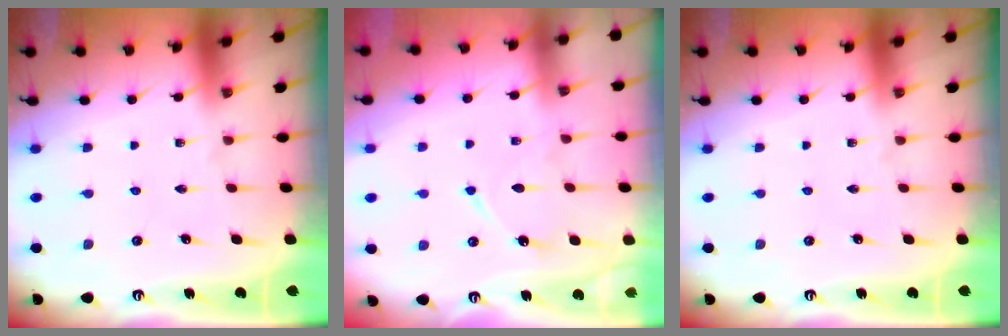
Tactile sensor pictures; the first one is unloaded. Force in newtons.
{"total": 8.6, "press": 8.5, "slide": 0.8}
{"total": 0.0}